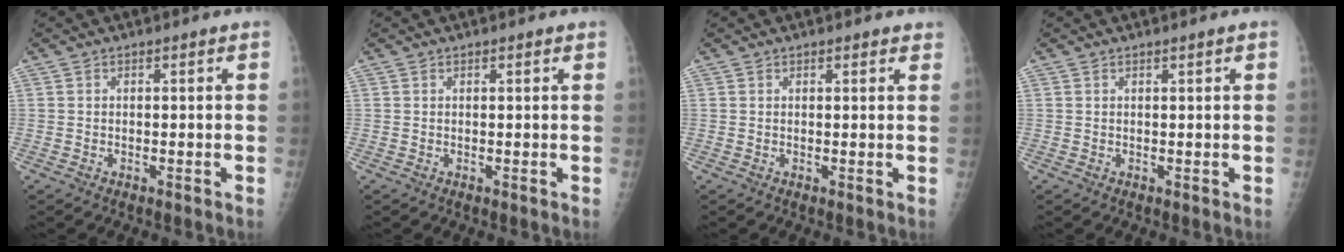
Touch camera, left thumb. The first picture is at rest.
{"total": 0.6, "force": [0.5, 0.2, 0.3], "torque": [-0.004, -0.001, 0.005]}
{"total": 1.6, "force": [1.3, 0.6, 0.8], "torque": [0.001, -0.002, 0.012]}
{"total": 0.6, "force": [0.4, 0.0, 0.5], "torque": [-0.009, -0.002, 0.009]}